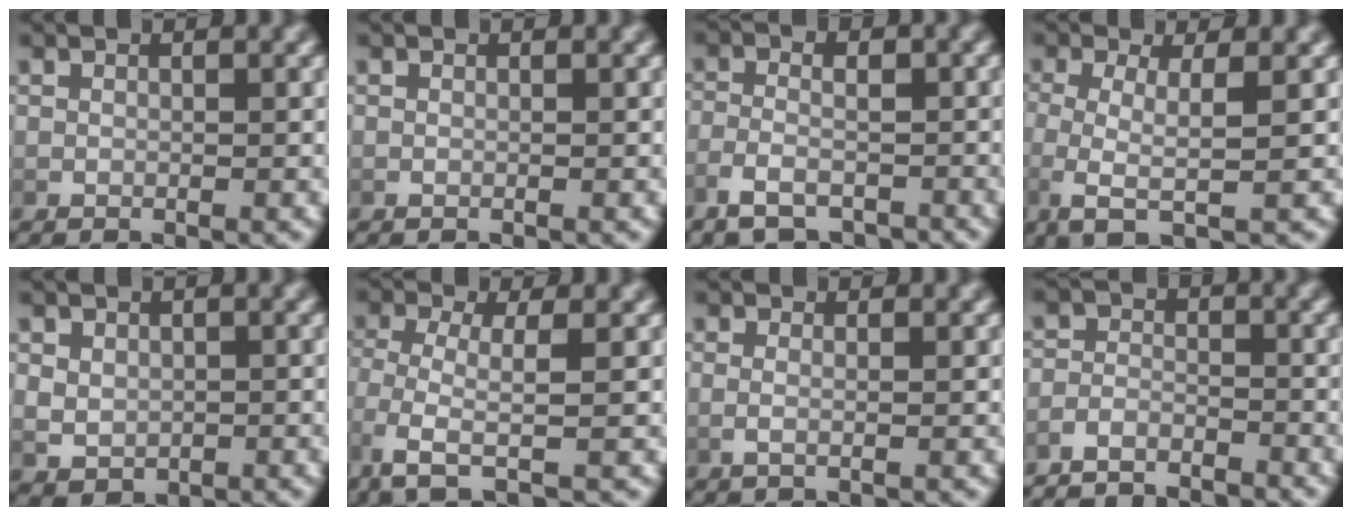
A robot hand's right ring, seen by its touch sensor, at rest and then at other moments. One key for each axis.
{"total": 0.0}
{"total": 4.6, "fx": -3.3, "fy": 1.9, "fz": 2.5, "tx": -0.041, "ty": -0.005, "tz": -0.050}
{"total": 4.3, "fx": -0.2, "fy": 1.1, "fz": 4.1, "tx": -0.090, "ty": -0.017, "tz": 0.007}
{"total": 2.5, "fx": 0.2, "fy": 2.1, "fz": 1.2, "tx": -0.030, "ty": -0.014, "tz": 0.019}
{"total": 3.9, "fx": -0.4, "fy": 1.1, "fz": 3.7, "tx": -0.087, "ty": -0.021, "tz": 0.007}
{"total": 1.1, "fx": -0.2, "fy": 0.0, "fz": 1.1, "tx": -0.031, "ty": -0.010, "tz": 0.000}
{"total": 5.3, "fx": -5.0, "fy": 1.6, "fz": 0.6, "tx": -0.003, "ty": -0.016, "tz": -0.084}